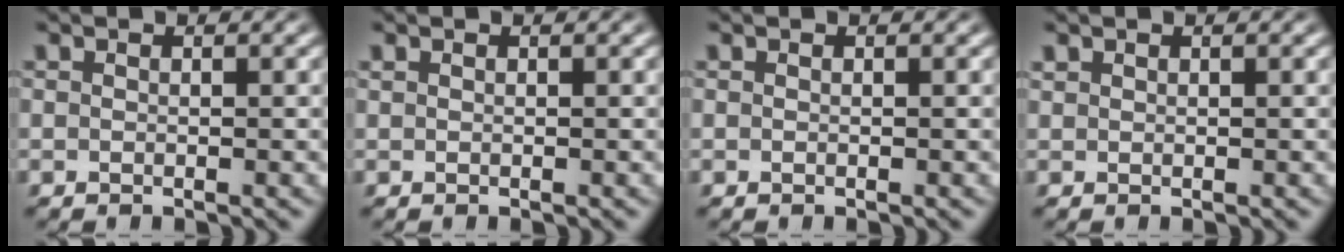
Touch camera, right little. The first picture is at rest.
{"total": 0.0}
{"total": 0.0}
{"total": 0.5, "force": [0.5, -0.1, 0.1], "torque": [-0.003, -0.002, 0.016]}